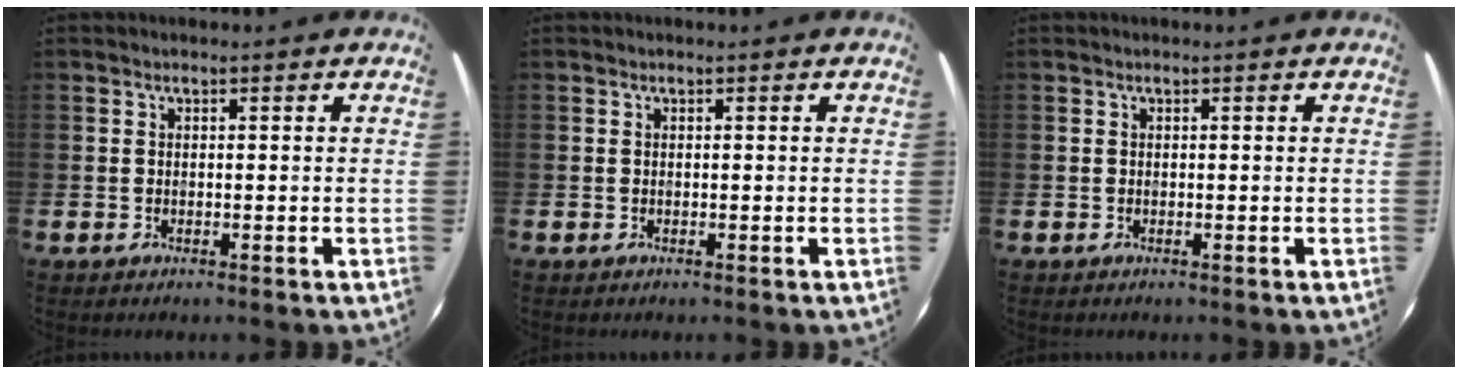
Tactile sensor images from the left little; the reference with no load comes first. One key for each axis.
{"total": 0.0}
{"total": 0.0}